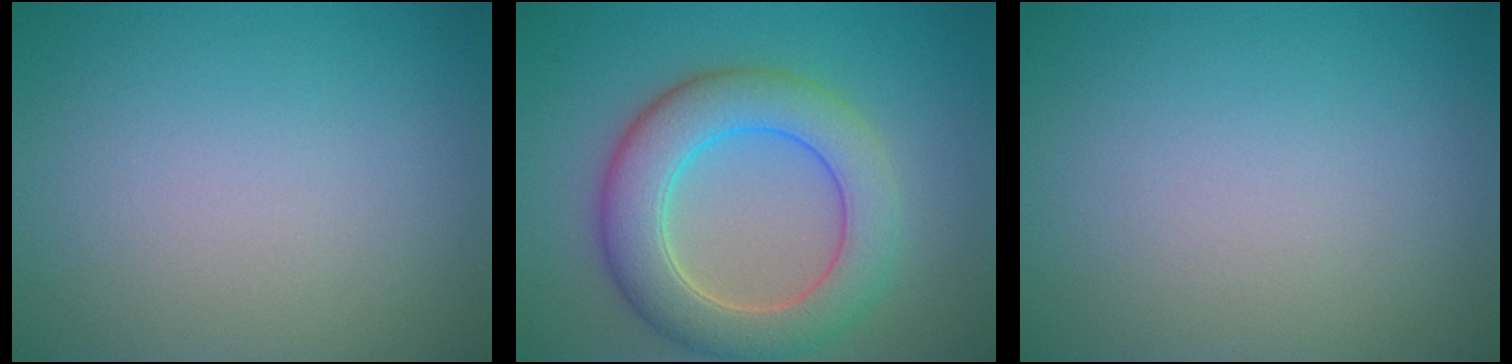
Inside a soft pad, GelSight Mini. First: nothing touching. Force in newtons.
{"total": 7.1, "press": 7.1, "slide": 0.1}
{"total": 0.0}